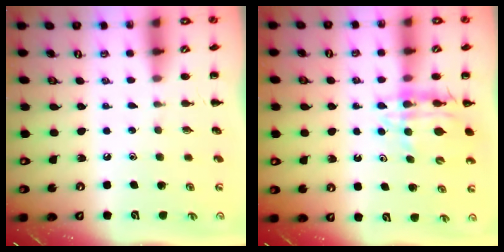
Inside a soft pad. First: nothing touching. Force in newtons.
{"total": 10.7, "press": 10.0, "slide": 3.9}